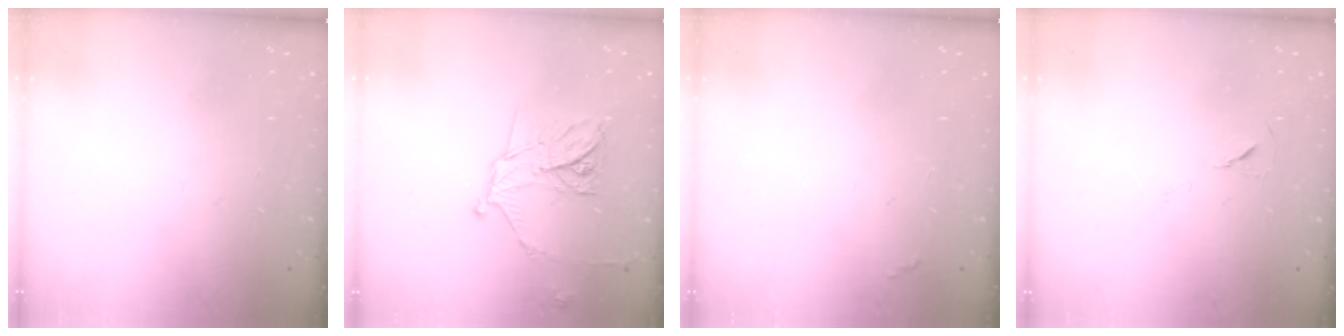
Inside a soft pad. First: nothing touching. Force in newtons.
{"total": 13.5, "press": 13.5, "slide": 0.1}
{"total": 2.8, "press": 2.8, "slide": 0.4}
{"total": 6.0, "press": 5.5, "slide": 2.3}